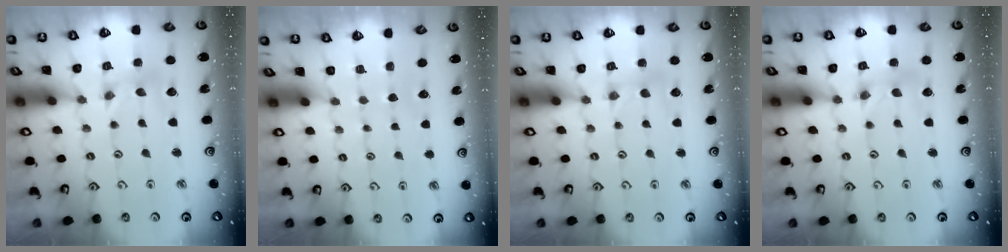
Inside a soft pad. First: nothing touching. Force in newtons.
{"total": 0.6, "press": 0.6, "slide": 0.1}
{"total": 3.6, "press": 3.6, "slide": 0.5}
{"total": 2.7, "press": 2.7, "slide": 0.3}